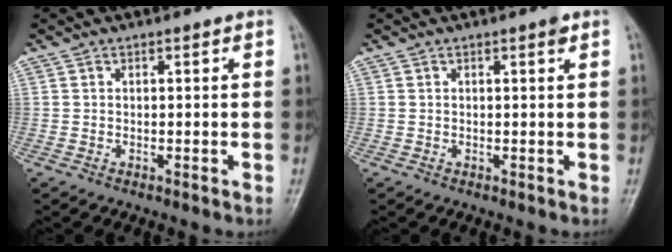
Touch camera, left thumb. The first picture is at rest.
{"total": 1.2, "force": [0.6, 0.2, 0.9], "torque": [-0.014, -0.002, 0.007]}